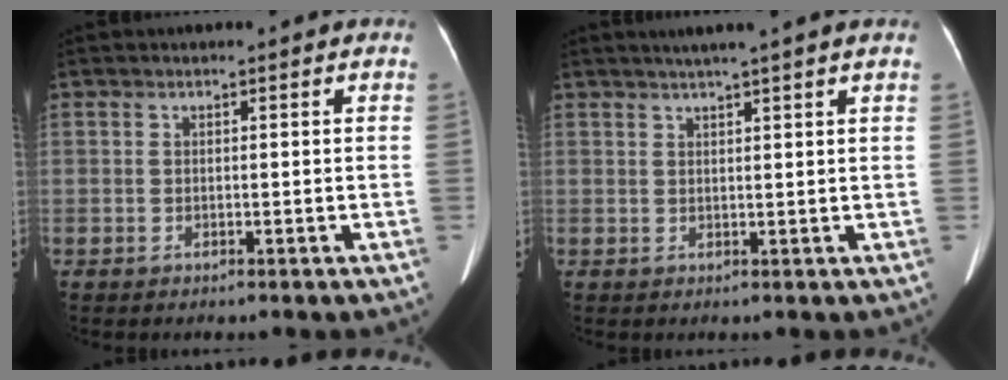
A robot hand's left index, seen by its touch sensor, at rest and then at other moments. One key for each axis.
{"total": 4.4, "fx": 3.5, "fy": -0.9, "fz": 2.5, "tx": -0.036, "ty": 0.016, "tz": 0.054}